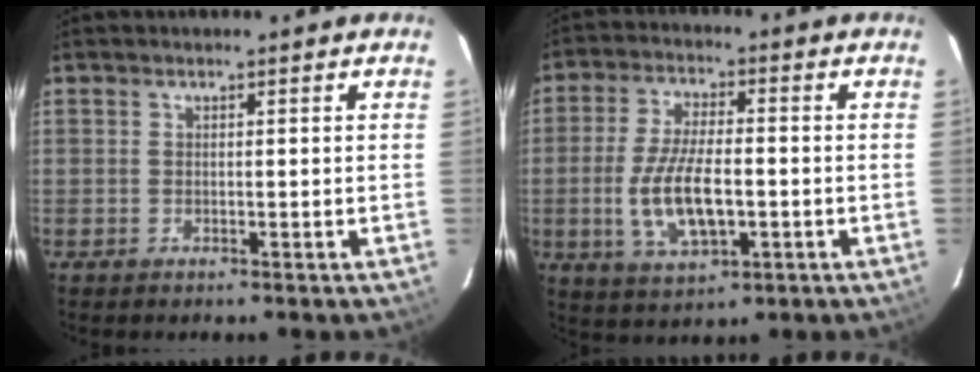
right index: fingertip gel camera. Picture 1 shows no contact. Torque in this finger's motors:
{"motor_torque": [0.77, -0.44, 0.48, 0.16]}